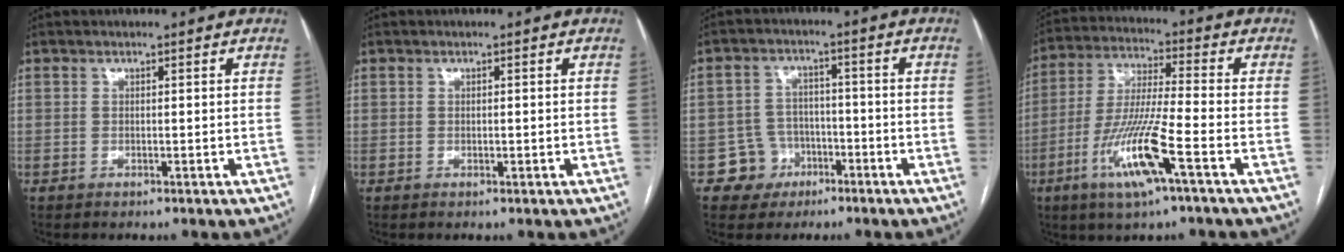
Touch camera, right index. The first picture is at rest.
{"total": 0.7, "force": [-0.1, 0.3, 0.7], "torque": [-0.012, -0.001, 0.001]}
{"total": 5.7, "force": [-2.6, 5.1, 0.2], "torque": [0.006, 0.017, -0.035]}
{"total": 12.9, "force": [-5.6, 0.4, 11.6], "torque": [-0.236, -0.015, -0.107]}